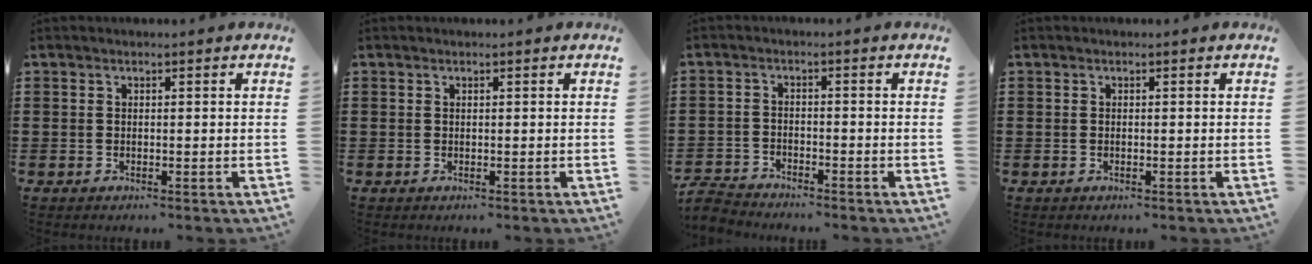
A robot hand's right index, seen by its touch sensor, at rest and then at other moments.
{"total": 0.0}
{"total": 3.0, "force": [-3.0, 0.2, 0.2], "torque": [-0.015, -0.004, -0.065]}
{"total": 0.0}